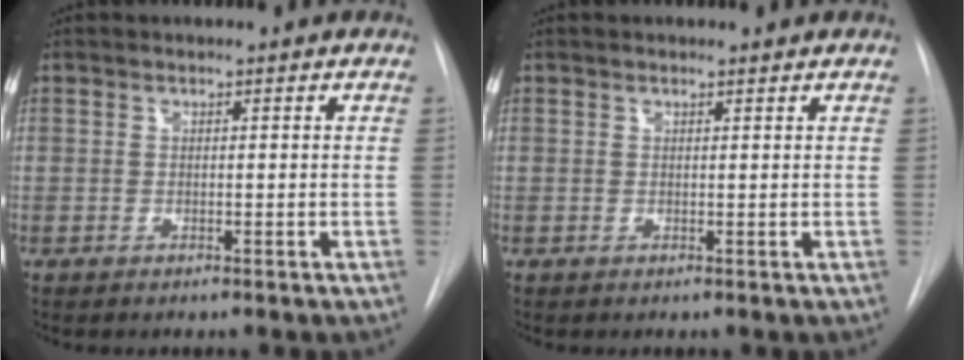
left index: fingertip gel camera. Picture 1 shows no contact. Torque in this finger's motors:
{"motor_torque": [0.39, -0.45, -0.03, 0.02]}